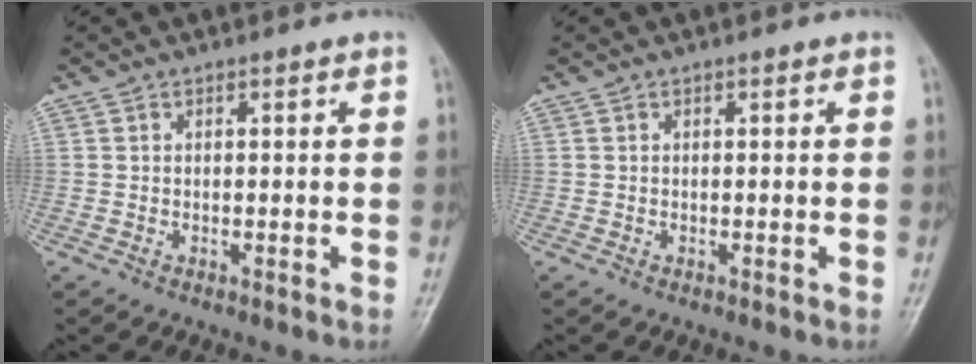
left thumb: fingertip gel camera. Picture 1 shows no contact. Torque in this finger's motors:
{"motor_torque": [-0.05, 0.00, -0.03, 0.00, 0.00]}